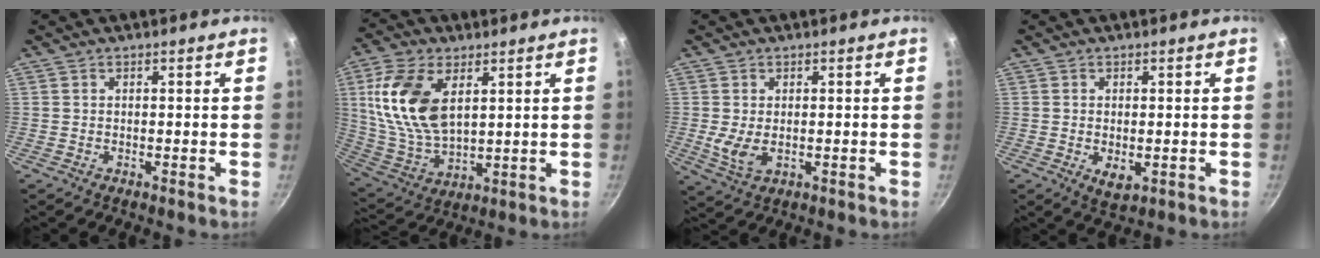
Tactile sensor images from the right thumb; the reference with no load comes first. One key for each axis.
{"total": 16.6, "fx": 4.9, "fy": 9.4, "fz": 12.8, "tx": -0.241, "ty": -0.014, "tz": 0.108}
{"total": 4.8, "fx": -0.2, "fy": 2.8, "fz": 3.8, "tx": -0.070, "ty": -0.011, "tz": 0.004}
{"total": 3.7, "fx": -0.6, "fy": 2.2, "fz": 3.0, "tx": -0.047, "ty": -0.013, "tz": -0.004}